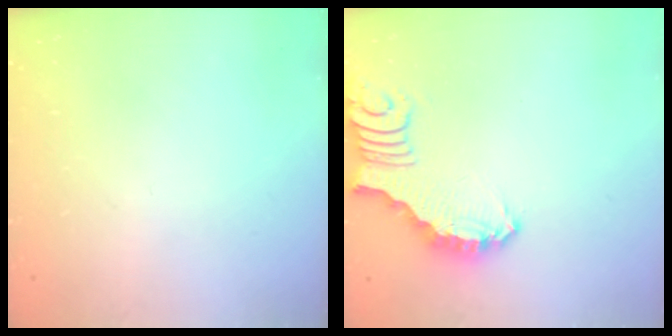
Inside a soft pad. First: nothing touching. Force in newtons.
{"total": 3.3, "press": 3.3, "slide": 0.8}